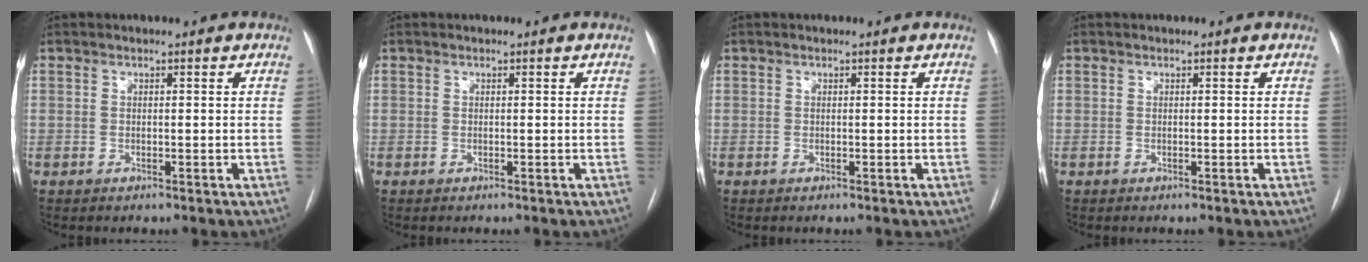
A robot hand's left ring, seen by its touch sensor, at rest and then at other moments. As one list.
[{"total": 0.0}, {"total": 0.0}, {"total": 0.0}]